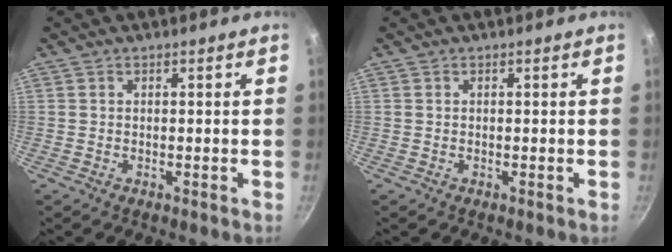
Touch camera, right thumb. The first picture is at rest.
{"total": 0.0}